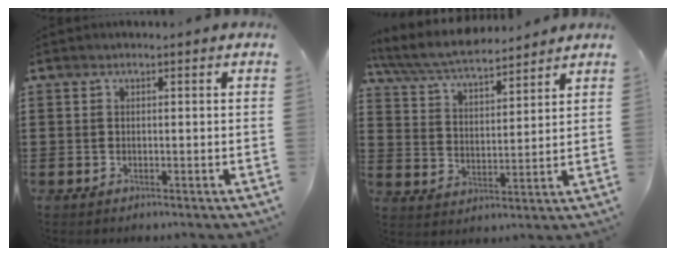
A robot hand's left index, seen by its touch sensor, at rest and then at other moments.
{"total": 6.4, "force": [5.9, 0.7, 2.3], "torque": [-0.070, -0.028, 0.103]}